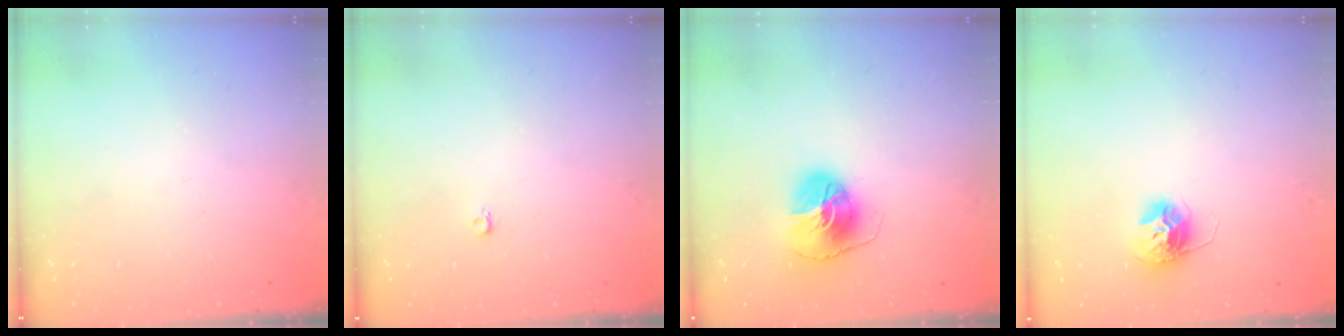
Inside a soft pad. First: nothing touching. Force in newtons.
{"total": 2.6, "press": 2.6, "slide": 0.3}
{"total": 8.6, "press": 8.6, "slide": 0.9}
{"total": 11.4, "press": 11.4, "slide": 0.9}